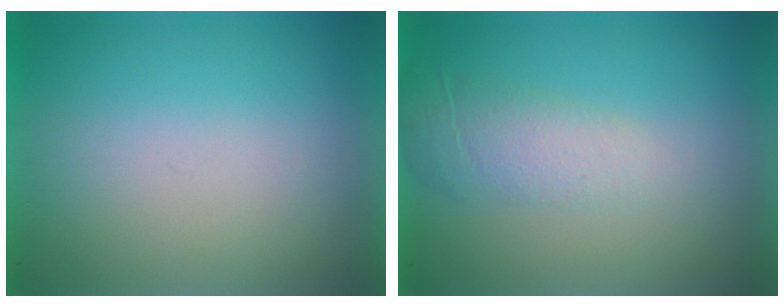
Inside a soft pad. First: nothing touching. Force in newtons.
{"total": 1.0}